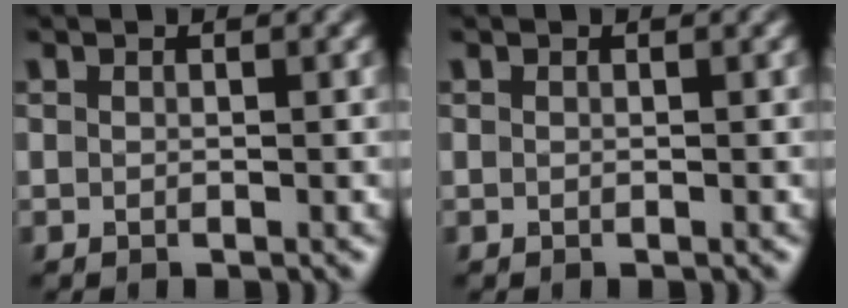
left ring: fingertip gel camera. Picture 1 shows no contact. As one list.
[{"total": 0.0}]